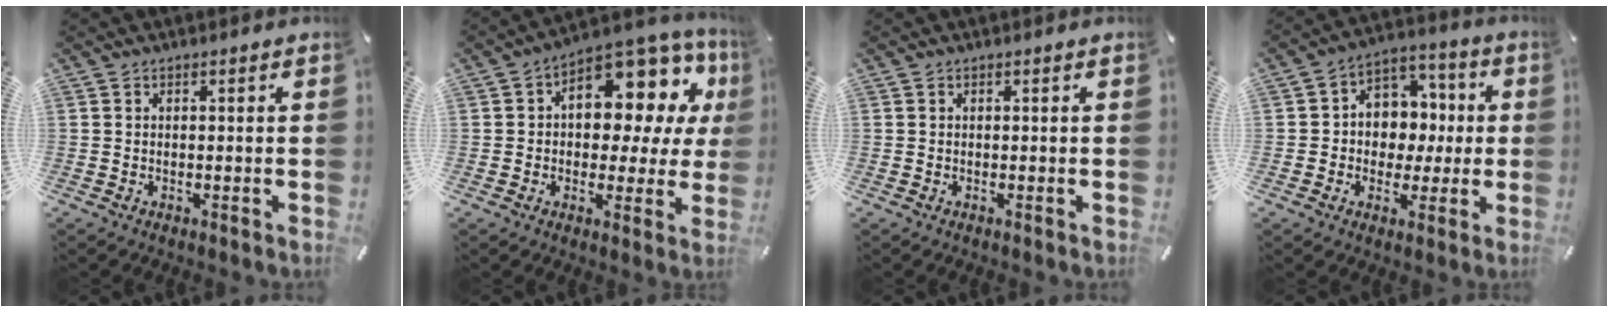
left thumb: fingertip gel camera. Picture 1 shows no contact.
{"total": 11.8, "force": [4.7, 7.7, 7.5], "torque": [-0.090, -0.056, 0.081]}
{"total": 0.0}
{"total": 9.1, "force": [-0.7, 8.8, 2.5], "torque": [-0.039, 0.007, -0.008]}